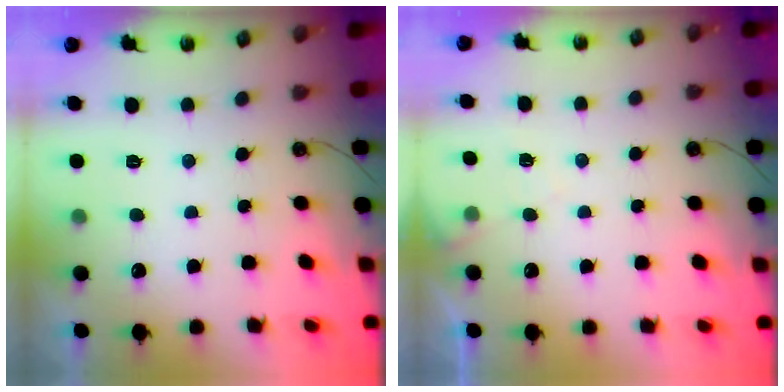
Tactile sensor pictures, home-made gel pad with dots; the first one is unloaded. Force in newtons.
{"total": 5.2, "press": 5.2, "slide": 0.6}